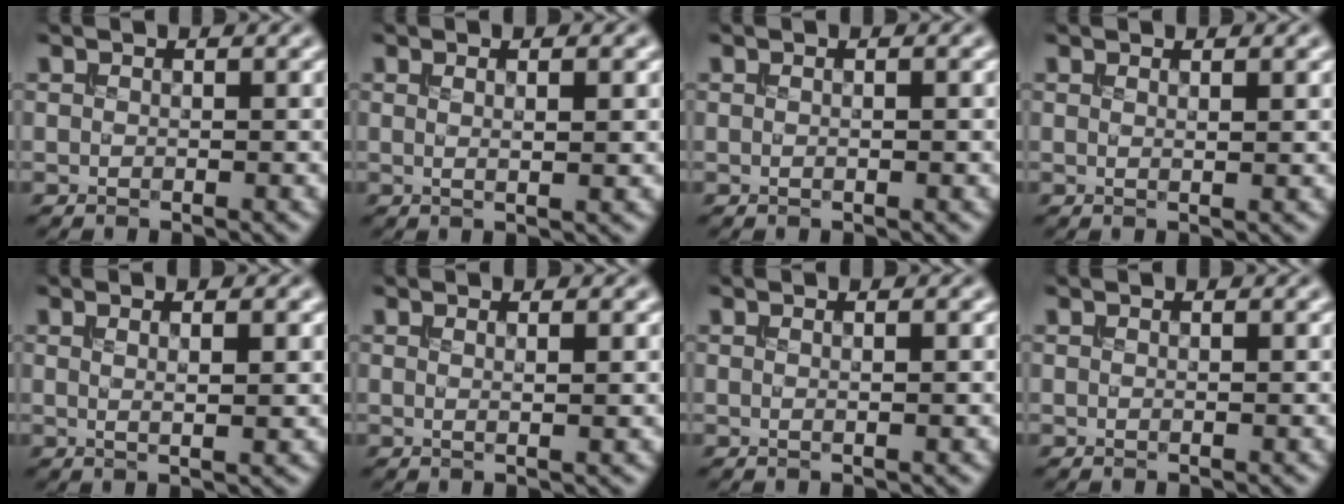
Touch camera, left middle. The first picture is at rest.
{"total": 3.0, "force": [0.9, 0.9, 2.7], "torque": [-0.028, 0.003, -0.003]}
{"total": 1.4, "force": [0.3, 0.6, 1.2], "torque": [-0.009, -0.002, -0.009]}
{"total": 1.4, "force": [0.7, 0.5, 1.1], "torque": [-0.008, 0.003, 0.002]}
{"total": 3.2, "force": [1.1, 0.9, 2.9], "torque": [-0.031, 0.001, 0.004]}
{"total": 2.1, "force": [0.7, 0.7, 1.8], "torque": [-0.021, 0.005, -0.005]}
{"total": 1.7, "force": [0.5, 0.7, 1.5], "torque": [-0.015, 0.001, -0.009]}
{"total": 0.6, "force": [0.2, 0.3, 0.5], "torque": [-0.003, 0.002, -0.003]}